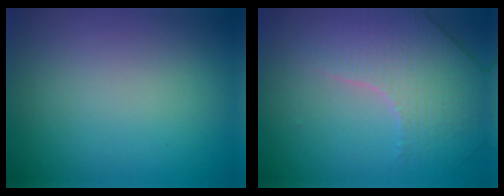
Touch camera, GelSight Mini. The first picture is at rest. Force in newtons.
{"total": 3.8, "press": 3.8, "slide": 0.5}